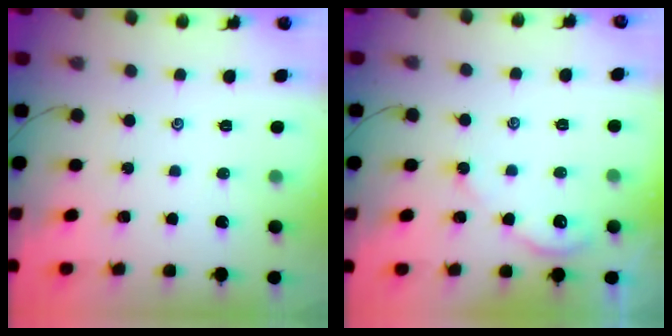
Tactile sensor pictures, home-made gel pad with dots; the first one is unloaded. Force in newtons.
{"total": 2.9, "press": 2.9, "slide": 0.4}